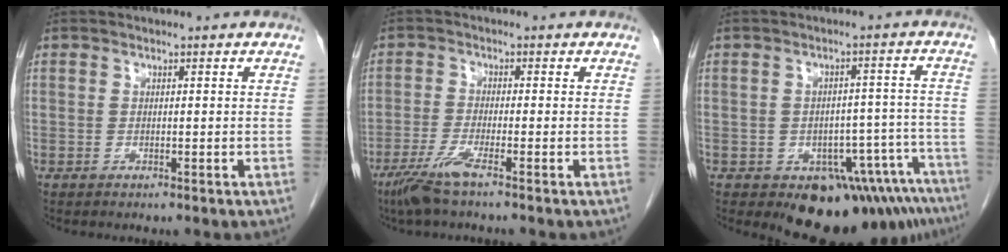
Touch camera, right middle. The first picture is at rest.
{"total": 4.5, "force": [-3.0, -0.2, 3.3], "torque": [-0.071, -0.012, -0.065]}
{"total": 12.7, "force": [-10.3, 4.8, 5.6], "torque": [-0.021, 0.035, -0.123]}